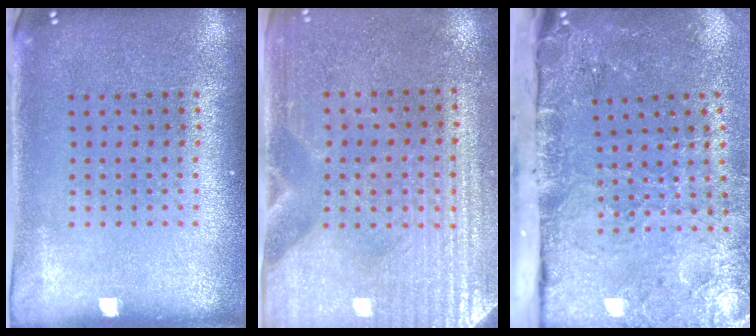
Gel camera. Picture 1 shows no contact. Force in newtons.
{"total": 3.6, "press": 3.2, "slide": 1.6}
{"total": 4.8, "press": 3.7, "slide": 3.0}